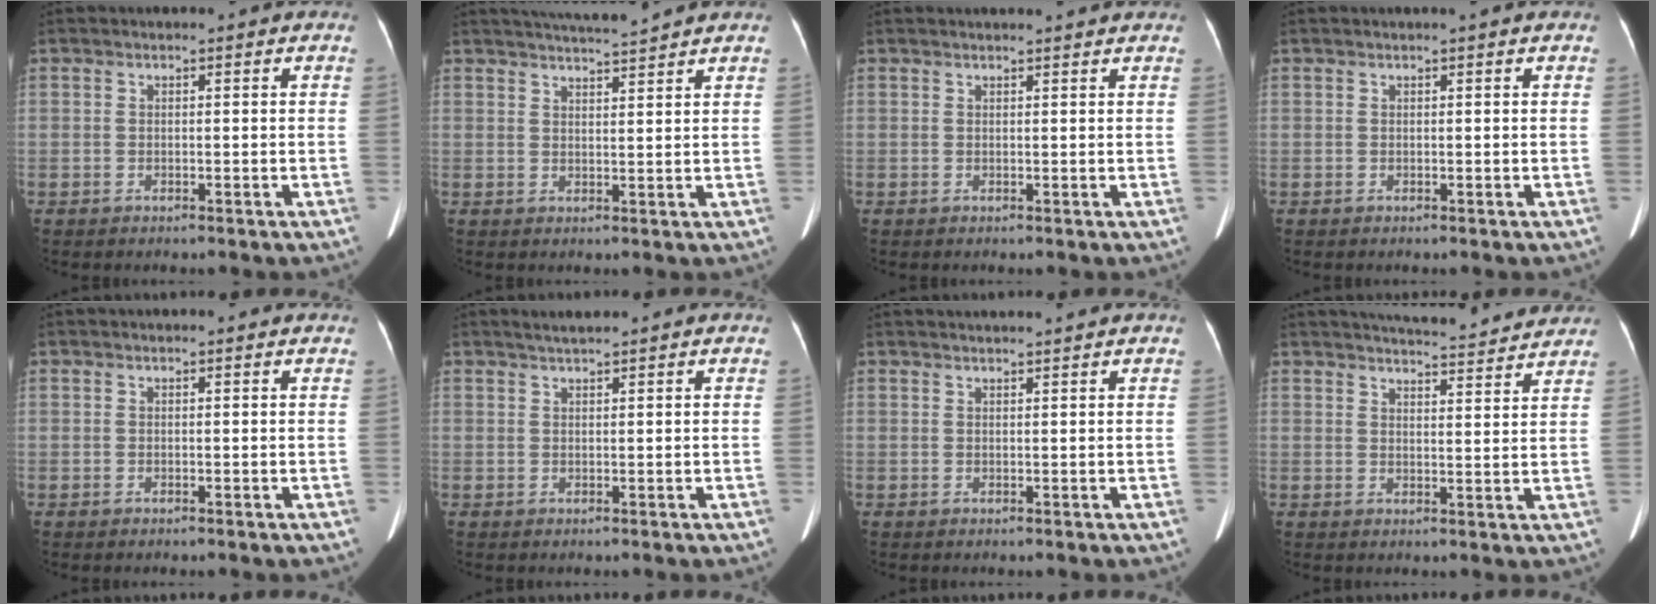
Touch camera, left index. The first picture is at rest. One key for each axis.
{"total": 6.1, "fx": 5.7, "fy": -0.9, "fz": 1.9, "tx": -0.033, "ty": 0.009, "tz": 0.086}
{"total": 3.2, "fx": 3.1, "fy": 0.0, "fz": 0.8, "tx": -0.012, "ty": 0.014, "tz": 0.035}
{"total": 0.0}
{"total": 0.7, "fx": 0.7, "fy": 0.1, "fz": 0.1, "tx": -0.008, "ty": 0.001, "tz": 0.004}
{"total": 1.9, "fx": 1.7, "fy": -0.2, "fz": 0.9, "tx": -0.017, "ty": 0.008, "tz": 0.034}
{"total": 3.6, "fx": 3.4, "fy": -0.6, "fz": 1.0, "tx": -0.009, "ty": 0.018, "tz": 0.046}
{"total": 11.1, "fx": 10.7, "fy": 0.7, "fz": 3.1, "tx": -0.046, "ty": 0.005, "tz": 0.131}